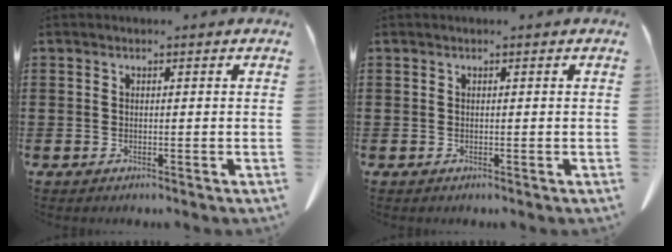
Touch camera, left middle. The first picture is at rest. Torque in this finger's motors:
{"motor_torque": [-0.04, 0.03, 0.00, -0.01]}